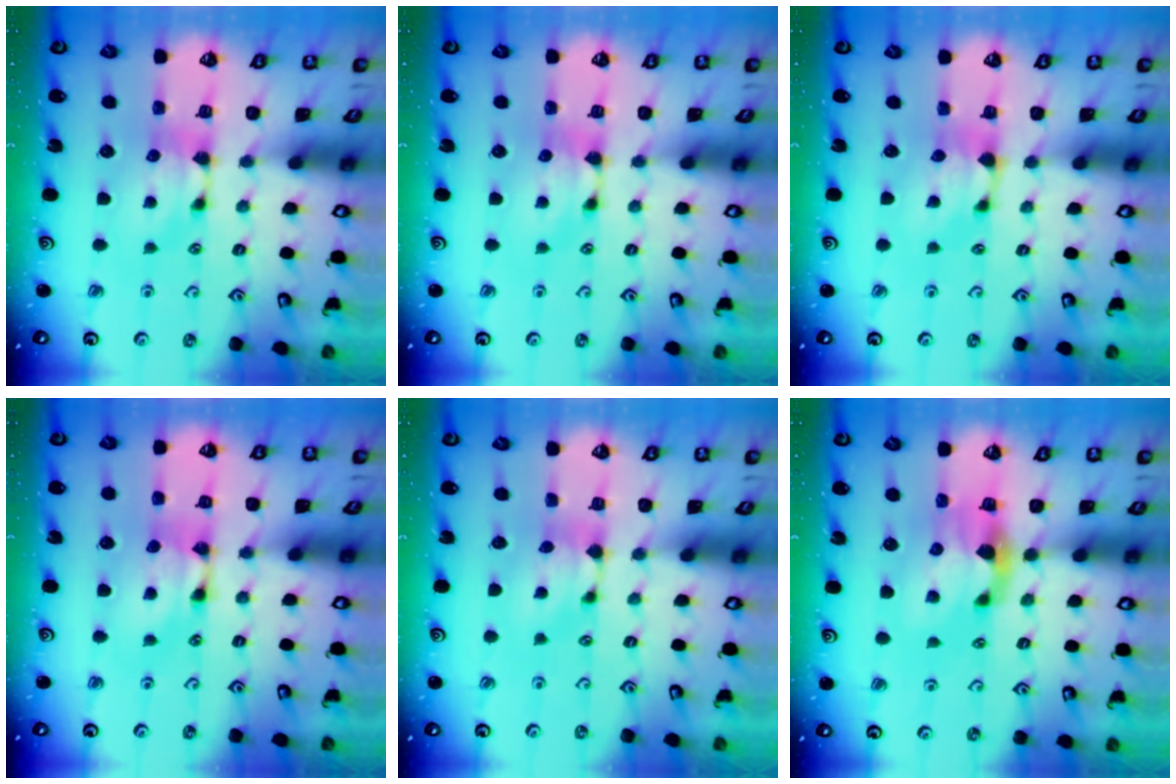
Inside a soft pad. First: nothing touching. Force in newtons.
{"total": 0.0}
{"total": 0.8, "press": 0.4, "slide": 0.7}
{"total": 2.0, "press": 2.0, "slide": 0.1}
{"total": 0.8, "press": 0.3, "slide": 0.7}
{"total": 2.7, "press": 2.4, "slide": 1.3}